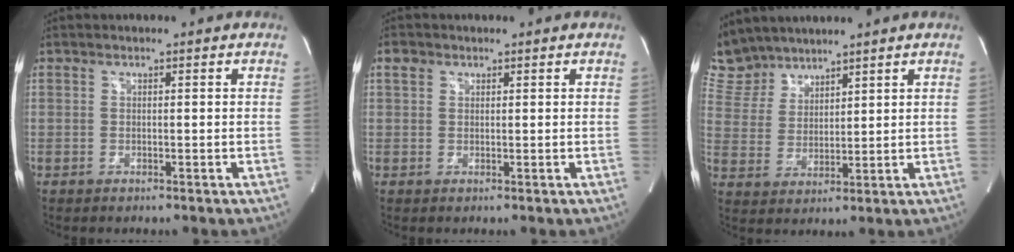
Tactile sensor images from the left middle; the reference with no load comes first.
{"total": 1.7, "force": [1.0, 1.3, 0.5], "torque": [-0.010, 0.011, 0.019]}
{"total": 8.6, "force": [7.9, 3.3, 0.6], "torque": [-0.025, 0.011, 0.172]}